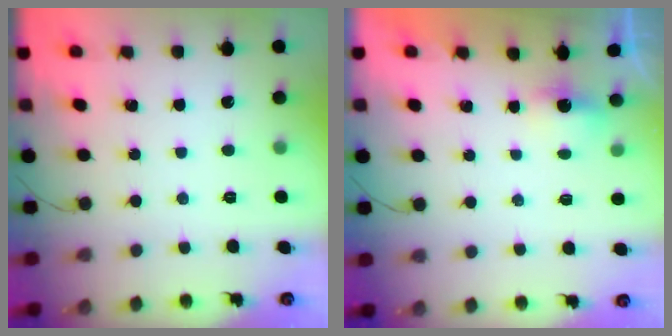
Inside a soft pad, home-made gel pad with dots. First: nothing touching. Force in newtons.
{"total": 2.9, "press": 2.8, "slide": 0.8}